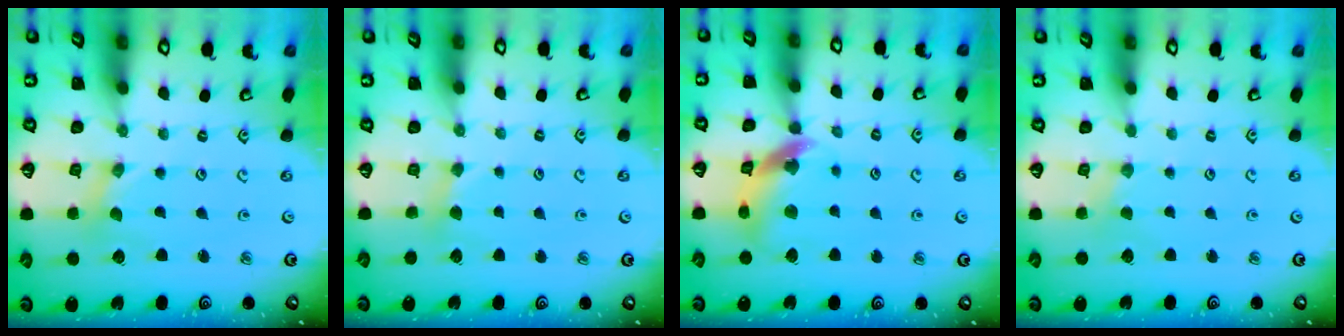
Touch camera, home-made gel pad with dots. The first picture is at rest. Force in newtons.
{"total": 2.3, "press": 2.3, "slide": 0.4}
{"total": 13.1, "press": 13.0, "slide": 1.7}
{"total": 1.0, "press": 1.0, "slide": 0.2}